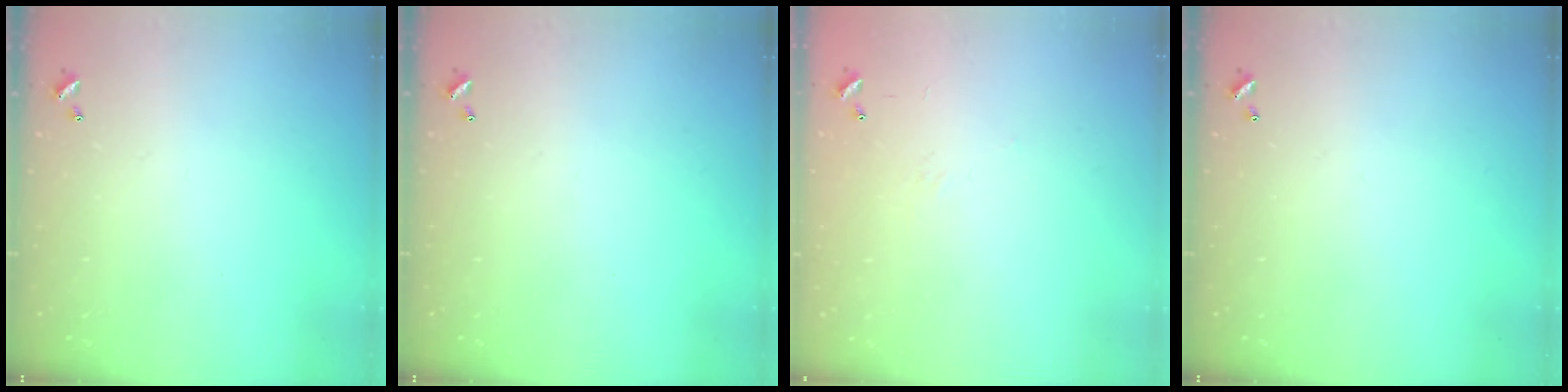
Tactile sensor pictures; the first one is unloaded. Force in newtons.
{"total": 0.0}
{"total": 7.3, "press": 7.2, "slide": 0.9}
{"total": 0.0}